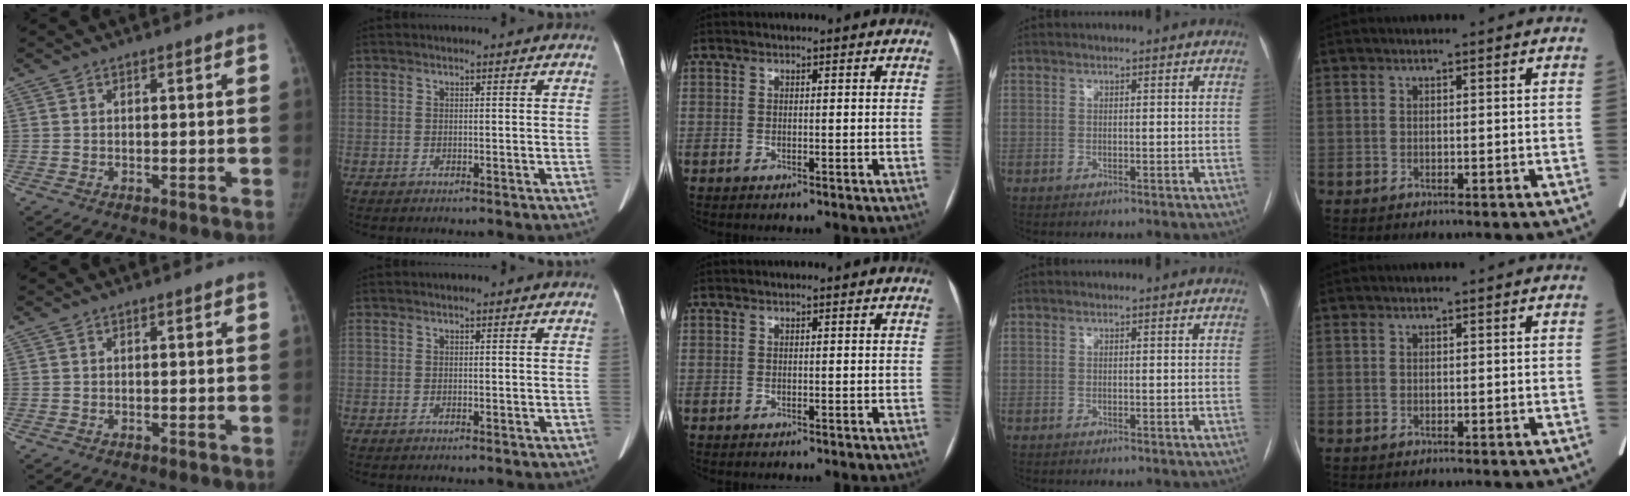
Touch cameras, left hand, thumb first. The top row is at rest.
{}